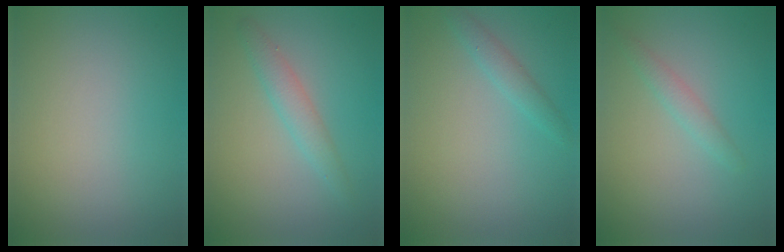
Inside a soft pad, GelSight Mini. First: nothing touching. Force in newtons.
{"total": 2.9, "press": 2.9, "slide": 0.4}
{"total": 1.5, "press": 1.5, "slide": 0.1}
{"total": 1.5, "press": 1.5, "slide": 0.1}